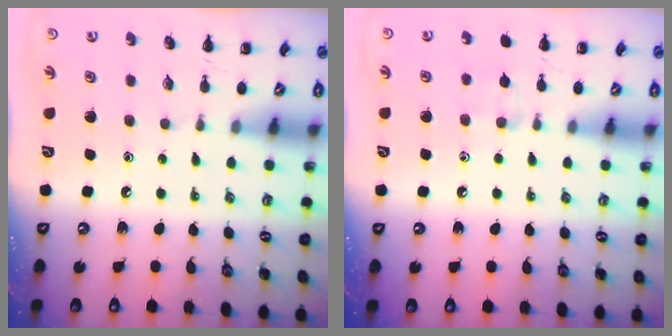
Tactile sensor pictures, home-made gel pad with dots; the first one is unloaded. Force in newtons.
{"total": 6.5, "press": 6.0, "slide": 2.3}